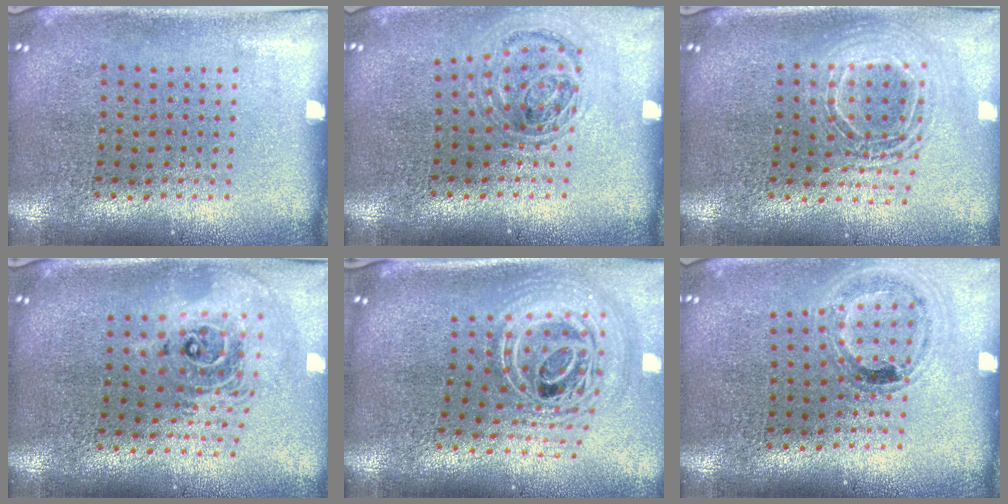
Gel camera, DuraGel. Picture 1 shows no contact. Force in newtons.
{"total": 1.0, "press": 1.0, "slide": 0.1}
{"total": 1.9, "press": 1.6, "slide": 1.0}
{"total": 2.3, "press": 1.8, "slide": 1.5}
{"total": 2.9, "press": 2.0, "slide": 2.1}
{"total": 1.0, "press": 1.0, "slide": 0.0}